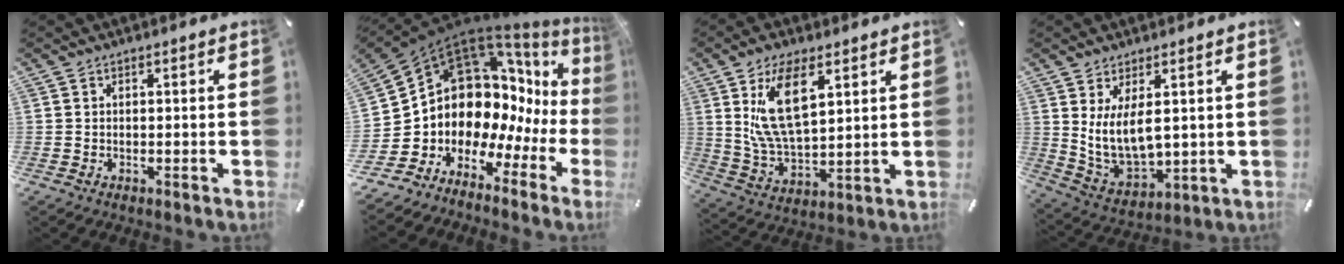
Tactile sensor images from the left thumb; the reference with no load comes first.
{"total": 11.7, "force": [4.2, 9.4, 5.7], "torque": [-0.109, -0.087, 0.083]}
{"total": 13.9, "force": [6.2, 7.1, 10.3], "torque": [-0.235, -0.014, 0.109]}
{"total": 10.4, "force": [3.8, 5.1, 8.2], "torque": [-0.174, -0.028, 0.071]}